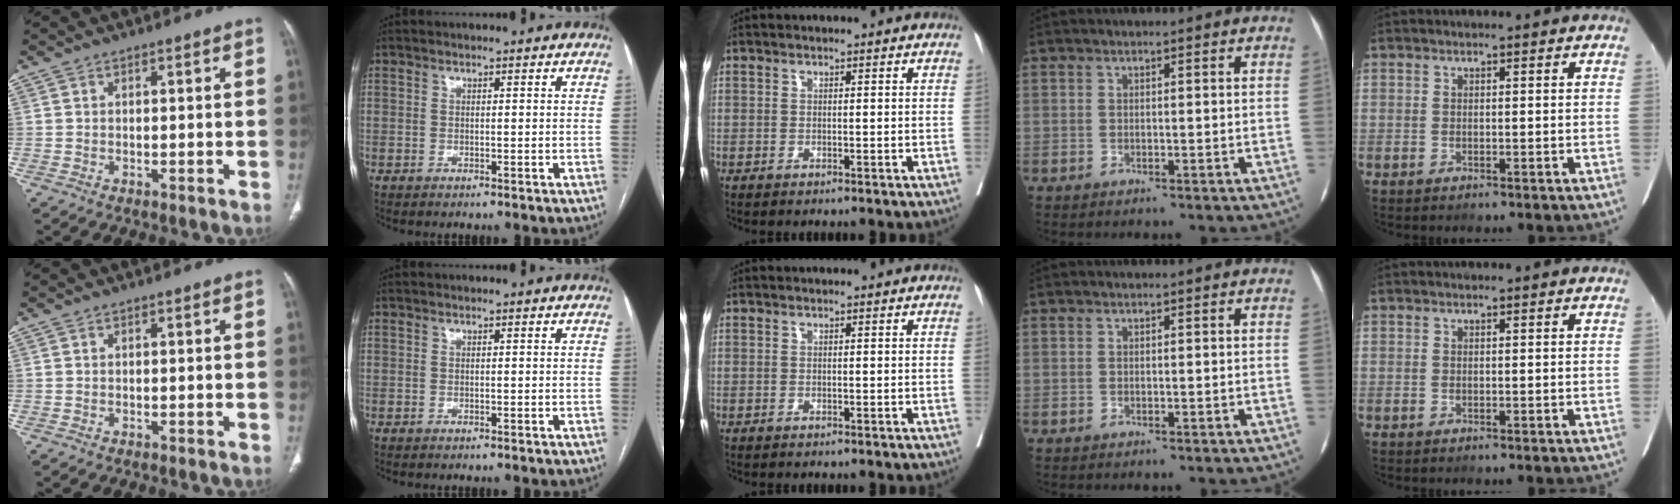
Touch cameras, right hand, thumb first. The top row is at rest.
{}